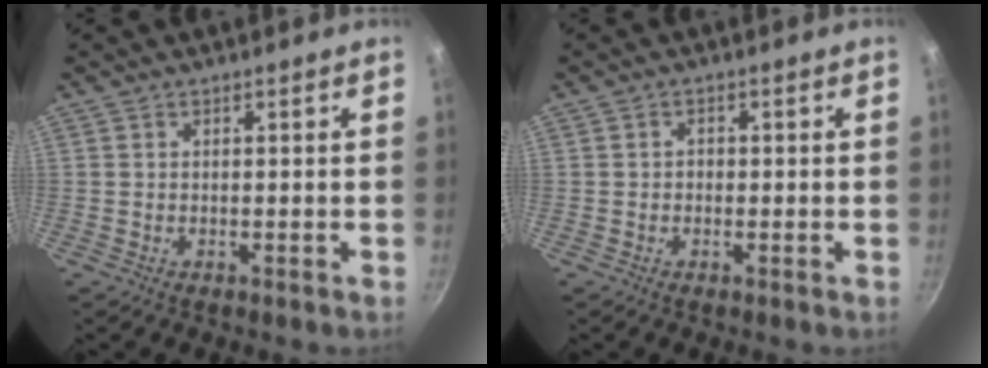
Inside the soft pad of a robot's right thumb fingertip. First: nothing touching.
{"total": 1.3, "force": [-0.1, 1.2, 0.6], "torque": [-0.008, 0.006, -0.005]}